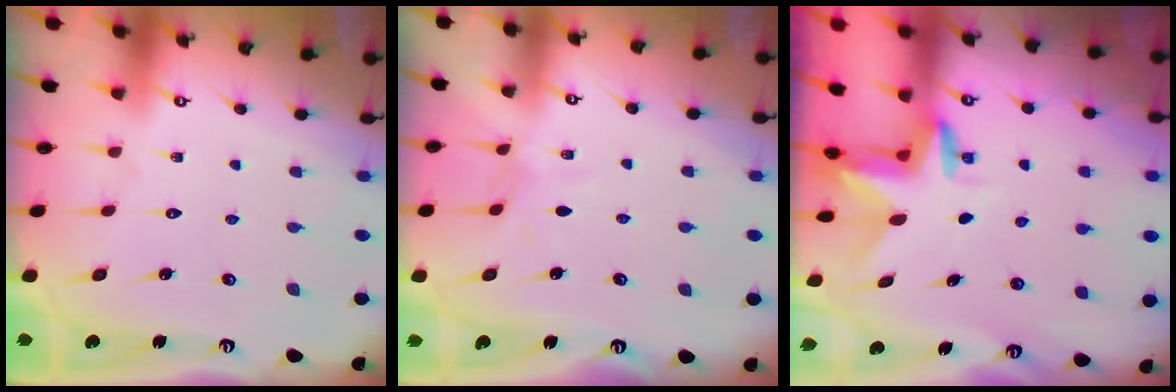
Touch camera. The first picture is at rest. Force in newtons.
{"total": 4.3, "press": 4.3, "slide": 0.1}
{"total": 3.0, "press": 3.0, "slide": 0.2}